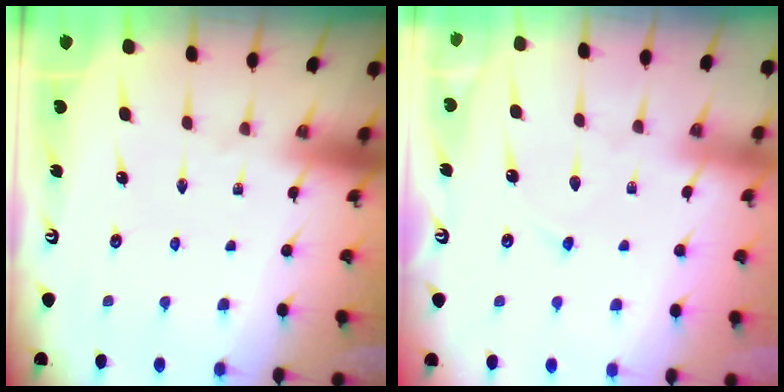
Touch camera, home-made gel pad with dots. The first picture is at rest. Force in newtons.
{"total": 4.4, "press": 4.3, "slide": 0.6}